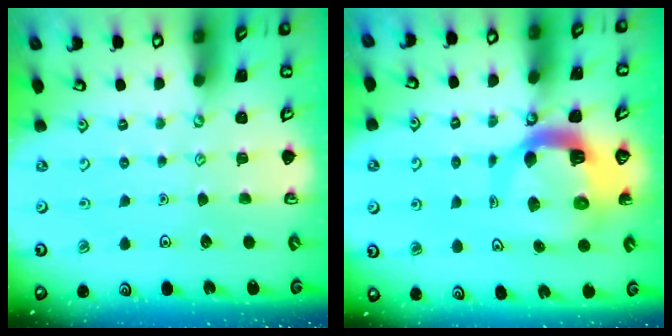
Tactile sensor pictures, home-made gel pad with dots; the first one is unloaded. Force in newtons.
{"total": 11.1, "press": 11.0, "slide": 1.5}